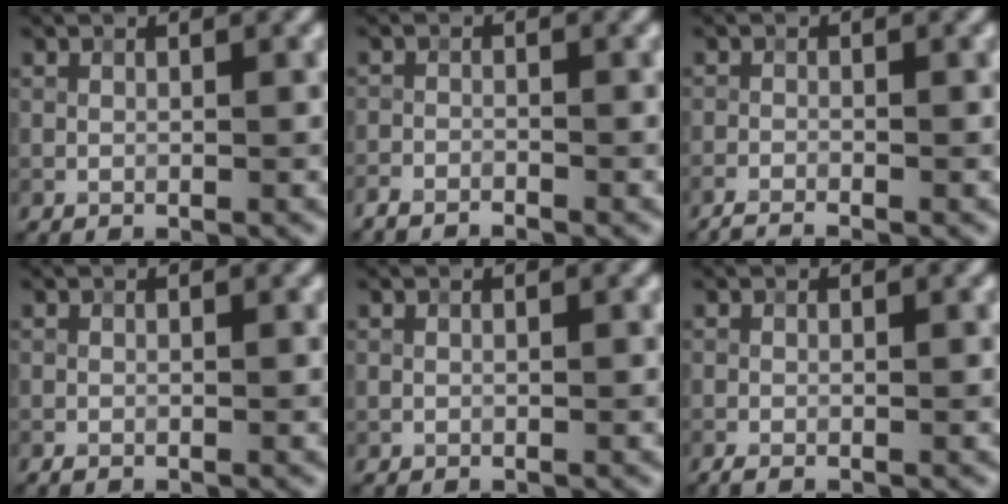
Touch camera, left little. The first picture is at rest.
{"total": 1.8, "force": [-1.8, 0.2, 0.1], "torque": [0.001, -0.004, -0.038]}
{"total": 1.7, "force": [-1.6, 0.0, 0.5], "torque": [-0.009, -0.004, -0.035]}
{"total": 0.0}
{"total": 0.0}
{"total": 0.6, "force": [-0.4, 0.1, 0.4], "torque": [-0.008, -0.002, -0.009]}